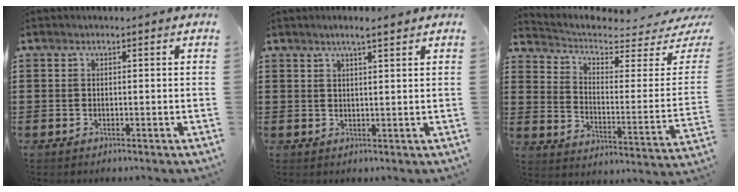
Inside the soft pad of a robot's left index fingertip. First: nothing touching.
{"total": 2.5, "force": [1.9, 0.0, 1.6], "torque": [-0.034, 0.003, 0.034]}
{"total": 4.4, "force": [3.6, 1.4, 2.1], "torque": [-0.065, -0.036, 0.057]}